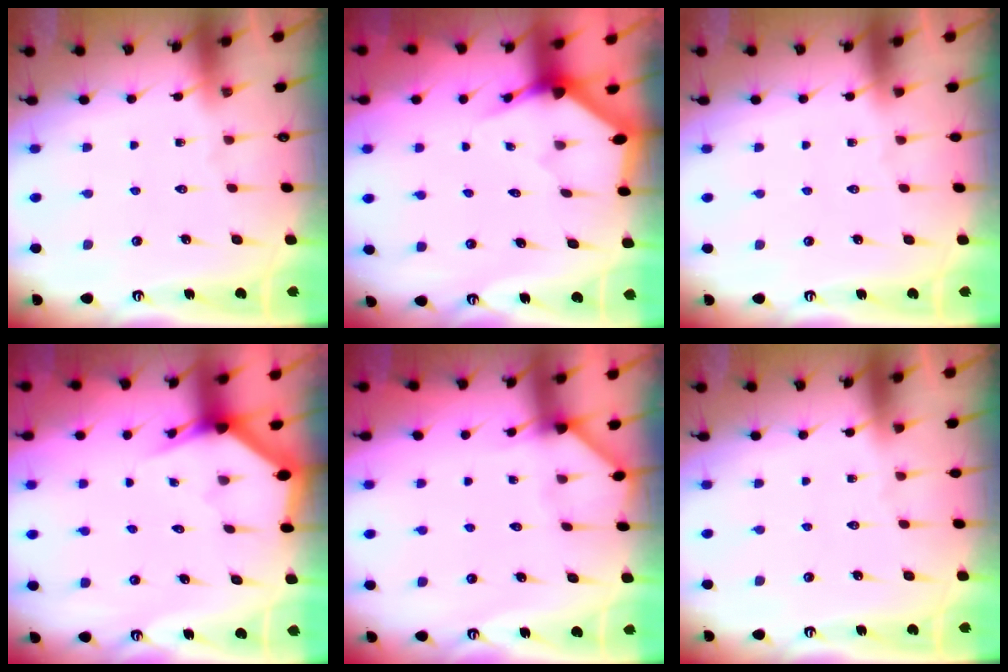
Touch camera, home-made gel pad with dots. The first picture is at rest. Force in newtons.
{"total": 3.3, "press": 3.3, "slide": 0.2}
{"total": 0.0}
{"total": 2.6, "press": 2.6, "slide": 0.0}
{"total": 2.7, "press": 2.7, "slide": 0.2}
{"total": 0.0}